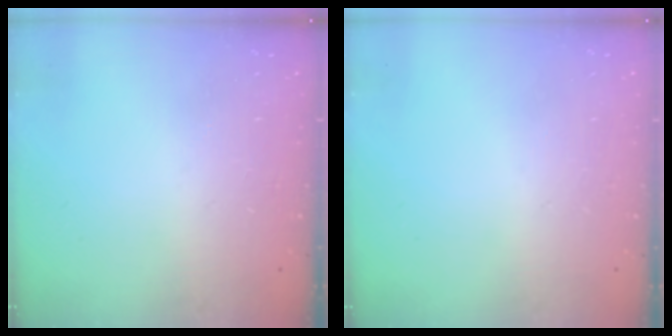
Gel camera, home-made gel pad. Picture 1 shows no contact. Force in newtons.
{"total": 0.0}